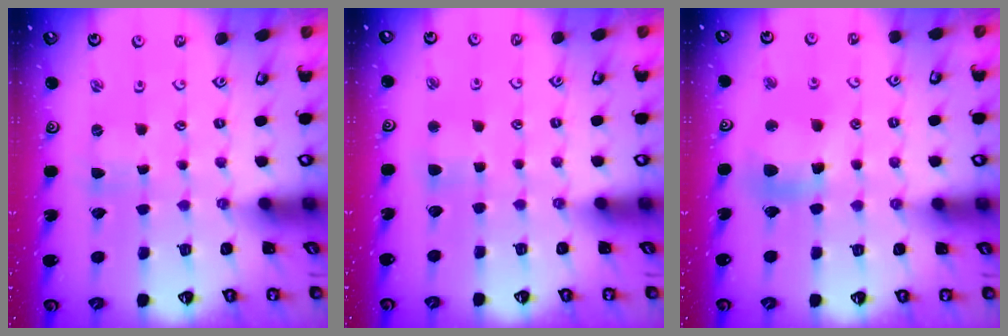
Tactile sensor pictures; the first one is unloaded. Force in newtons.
{"total": 3.0, "press": 3.0, "slide": 0.4}
{"total": 11.9, "press": 11.8, "slide": 1.7}